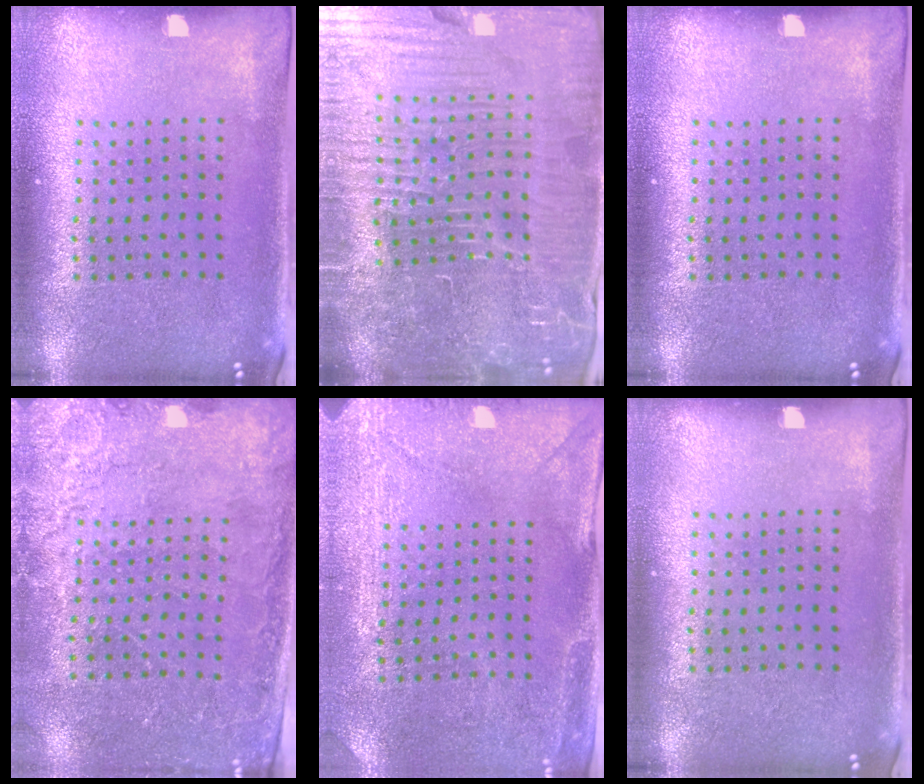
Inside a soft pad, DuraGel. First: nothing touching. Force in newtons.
{"total": 7.3, "press": 6.5, "slide": 3.4}
{"total": 0.0}
{"total": 2.5, "press": 2.4, "slide": 0.7}
{"total": 3.0, "press": 2.8, "slide": 1.0}
{"total": 0.0}